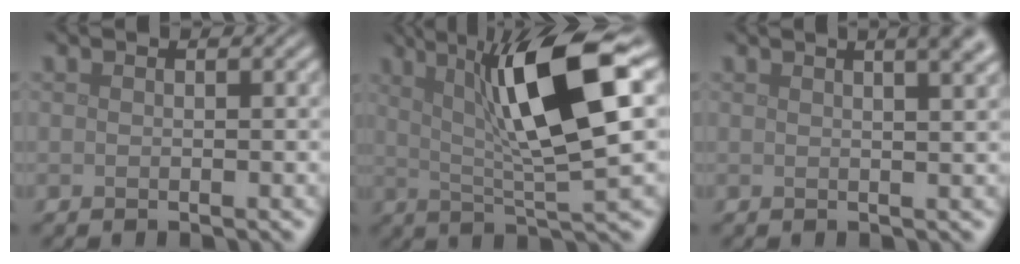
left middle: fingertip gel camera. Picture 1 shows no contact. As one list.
[{"total": 10.7, "force": [2.9, 2.2, 10.1], "torque": [-0.158, 0.004, 0.054]}, {"total": 6.6, "force": [3.6, 3.1, 4.6], "torque": [-0.010, 0.048, 0.008]}]